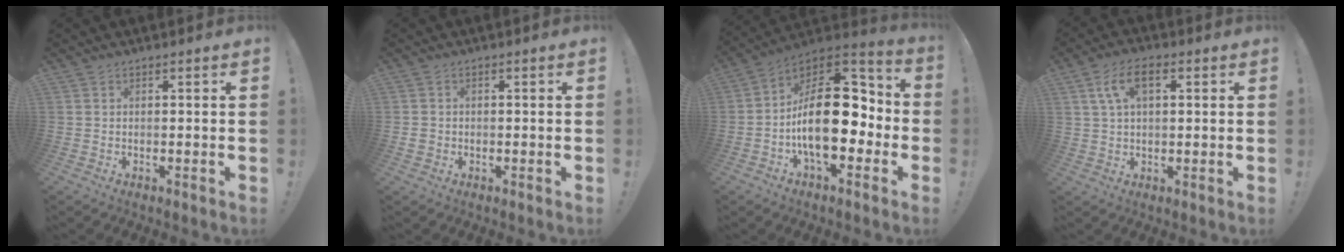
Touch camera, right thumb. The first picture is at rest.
{"total": 1.4, "force": [-0.3, 1.2, 0.5], "torque": [-0.007, 0.003, -0.005]}
{"total": 23.8, "force": [-2.5, 13.1, 19.7], "torque": [-0.322, 0.013, -0.035]}
{"total": 8.7, "force": [2.9, 4.7, 6.7], "torque": [-0.127, 0.010, 0.054]}